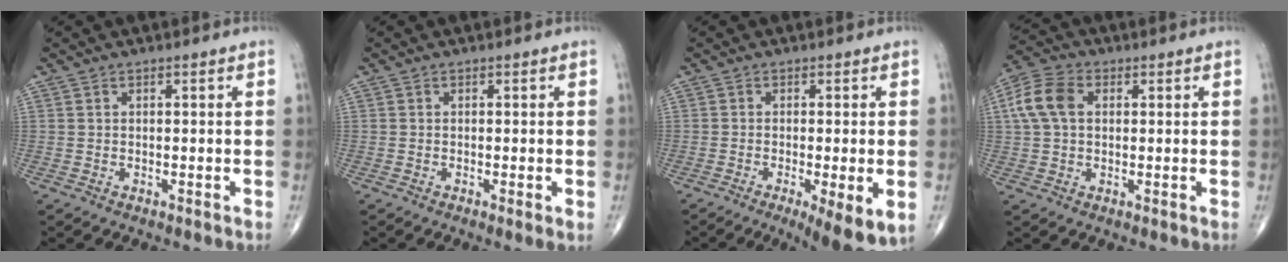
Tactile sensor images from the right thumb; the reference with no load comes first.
{"total": 1.5, "force": [-0.3, 0.1, 1.5], "torque": [-0.032, -0.007, -0.009]}
{"total": 9.3, "force": [-3.4, 2.2, 8.4], "torque": [-0.123, -0.018, -0.051]}
{"total": 8.3, "force": [1.6, 5.7, 5.9], "torque": [-0.127, 0.020, 0.026]}